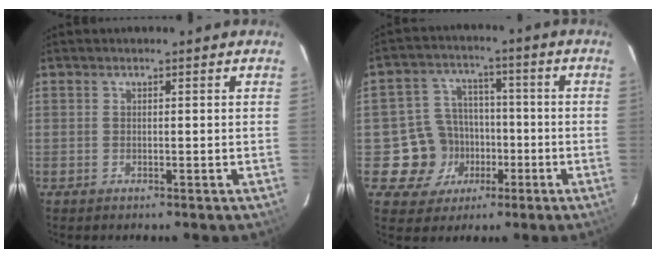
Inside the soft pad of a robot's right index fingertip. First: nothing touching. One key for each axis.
{"total": 10.0, "fx": -3.3, "fy": 9.3, "fz": 1.8, "tx": -0.062, "ty": 0.030, "tz": -0.042}